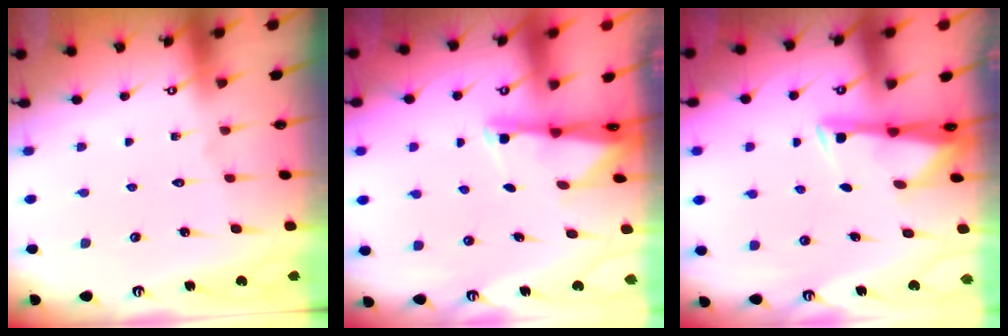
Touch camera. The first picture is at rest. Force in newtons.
{"total": 1.9, "press": 1.9, "slide": 0.4}
{"total": 3.4, "press": 3.3, "slide": 0.9}